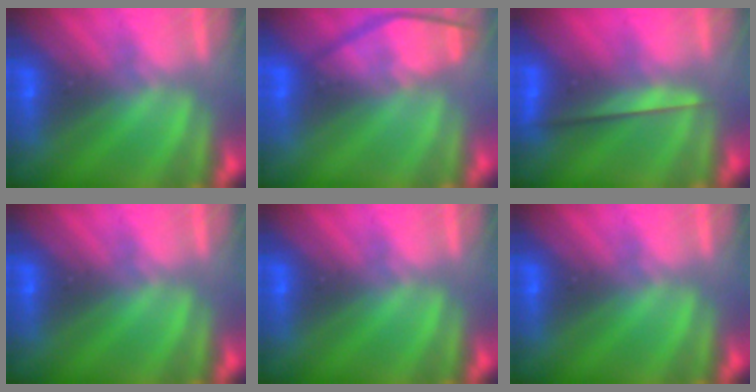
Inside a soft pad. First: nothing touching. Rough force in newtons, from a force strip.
{"total": 4.5}
{"total": 2.3}
{"total": 0.0}
{"total": 0.0}
{"total": 0.0}